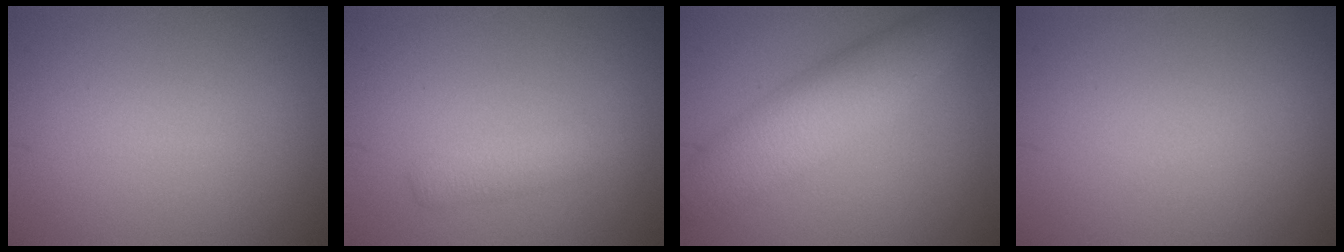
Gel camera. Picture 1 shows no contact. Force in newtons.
{"total": 1.8, "press": 1.8, "slide": 0.0}
{"total": 5.6, "press": 5.6, "slide": 0.1}
{"total": 0.0}